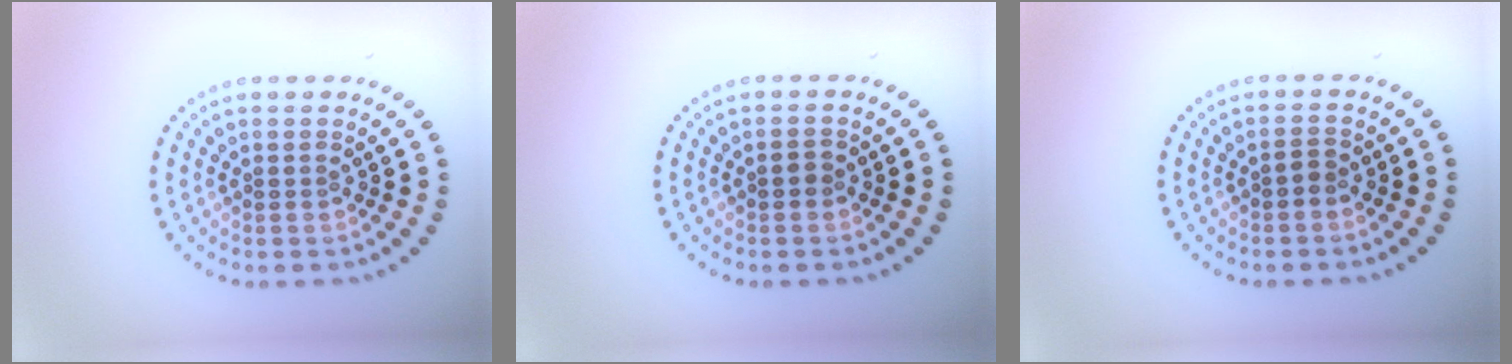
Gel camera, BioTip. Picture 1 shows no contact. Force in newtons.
{"total": 1.0, "press": 1.0, "slide": 0.2}
{"total": 0.8, "press": 0.7, "slide": 0.4}